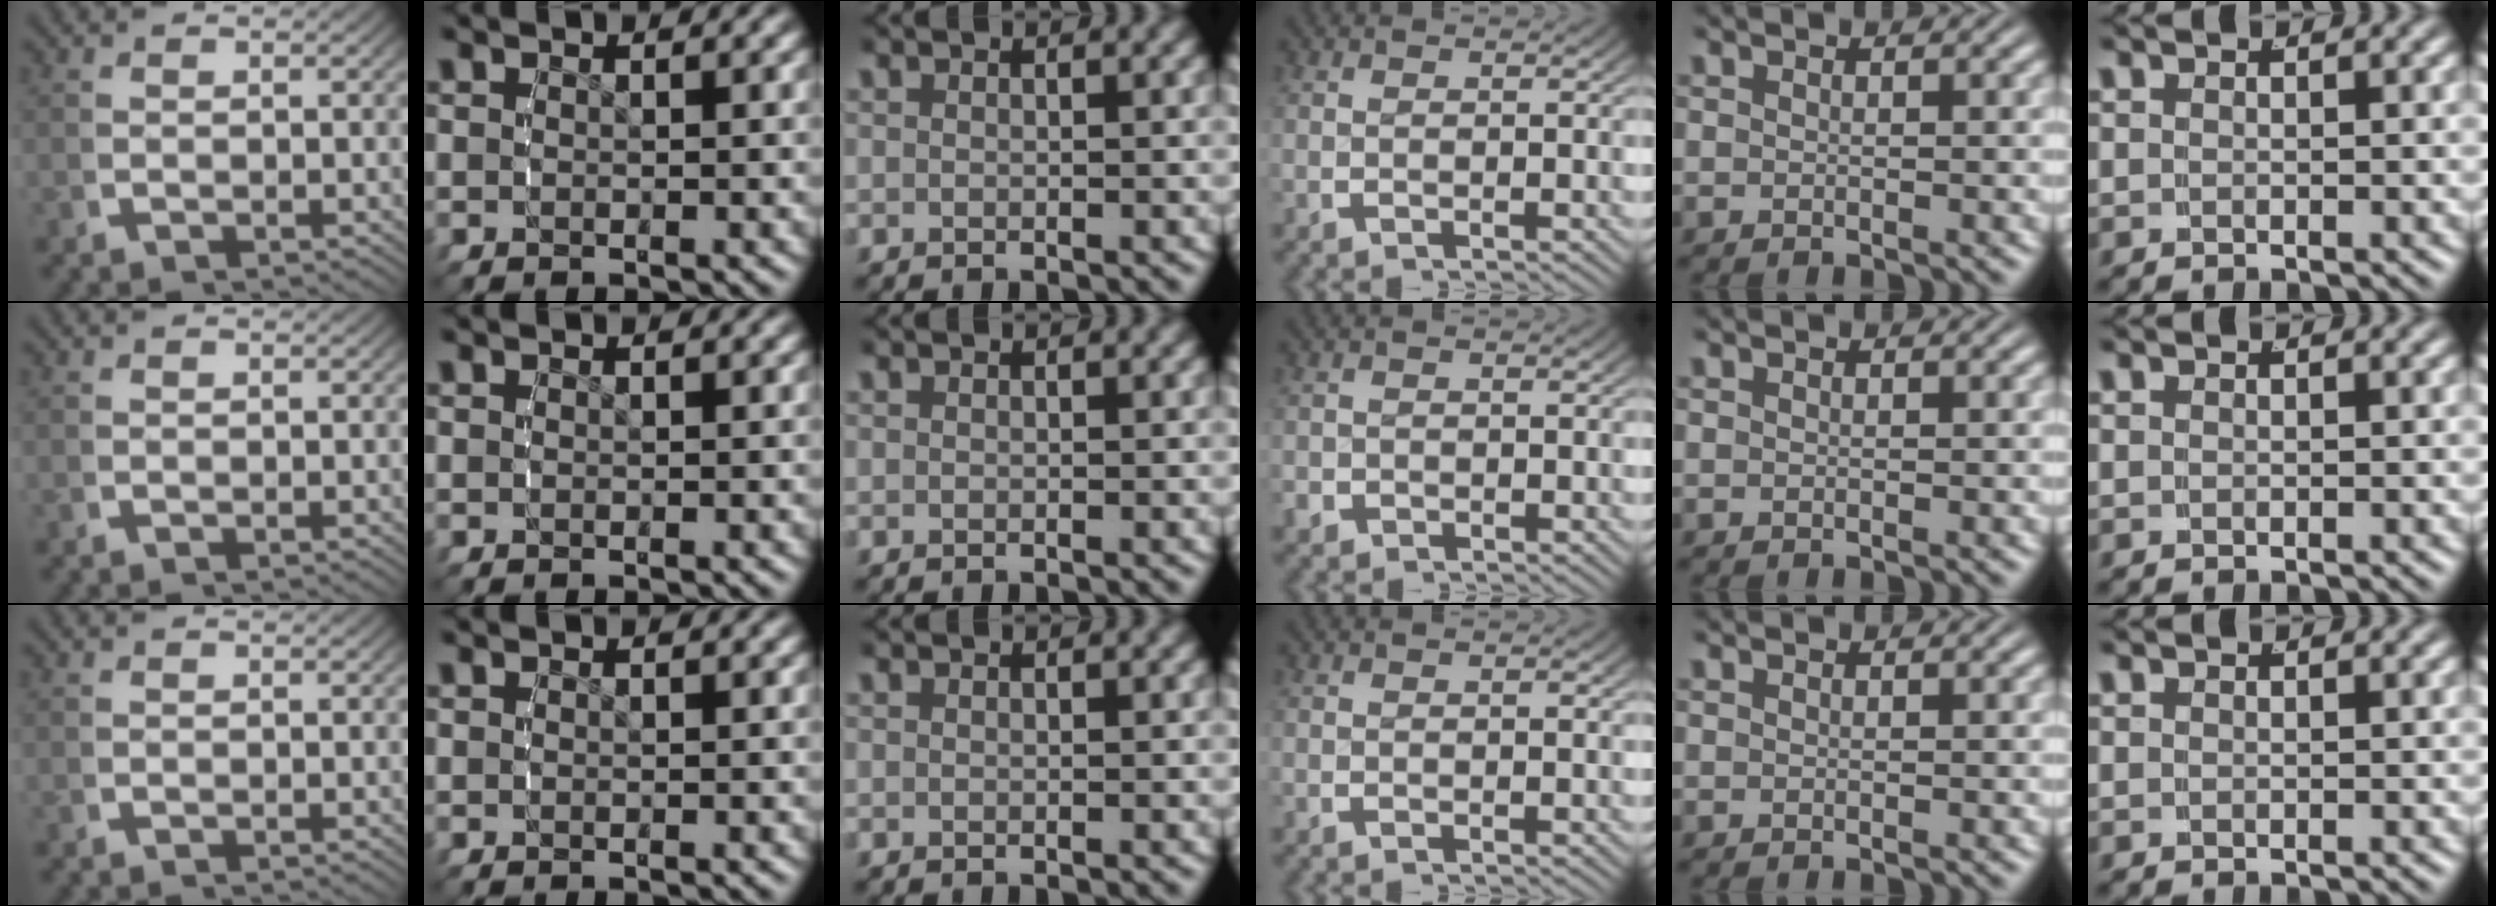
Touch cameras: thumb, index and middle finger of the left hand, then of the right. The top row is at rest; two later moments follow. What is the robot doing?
{"motion": "grasp_and_lifting", "object": "small bumper sticker"}